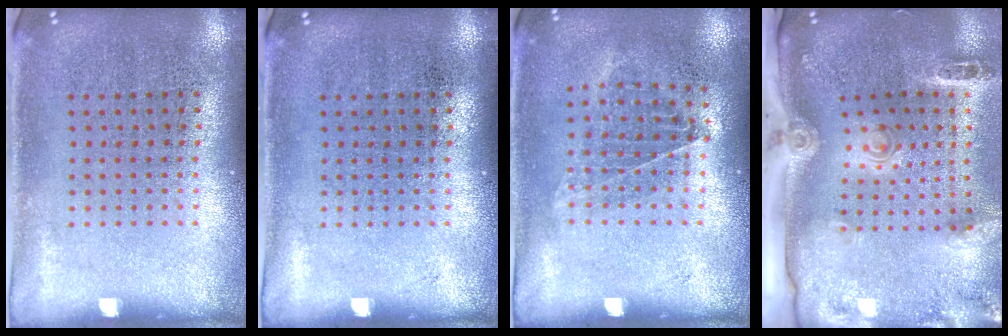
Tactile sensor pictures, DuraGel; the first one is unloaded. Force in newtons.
{"total": 0.0}
{"total": 0.9, "press": 0.8, "slide": 0.5}
{"total": 3.0, "press": 2.1, "slide": 2.2}